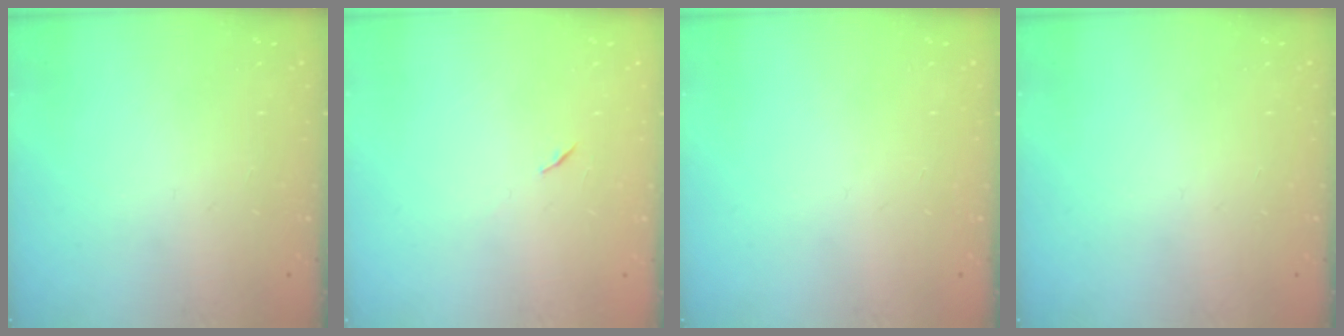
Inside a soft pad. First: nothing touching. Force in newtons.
{"total": 5.3, "press": 4.8, "slide": 2.2}
{"total": 0.0}
{"total": 0.0}